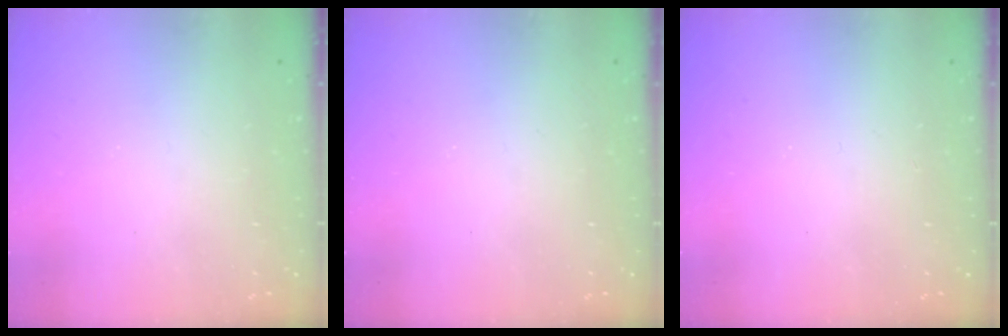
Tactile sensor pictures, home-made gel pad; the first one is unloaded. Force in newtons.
{"total": 0.0}
{"total": 0.0}